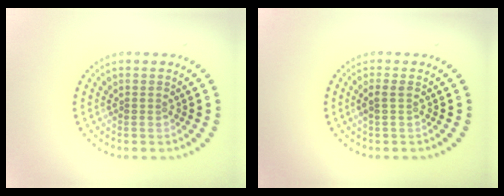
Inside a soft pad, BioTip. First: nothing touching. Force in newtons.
{"total": 1.1, "press": 1.0, "slide": 0.4}